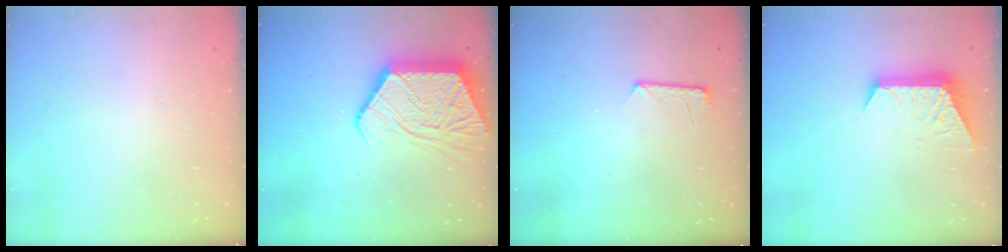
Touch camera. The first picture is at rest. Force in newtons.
{"total": 18.9, "press": 18.9, "slide": 1.4}
{"total": 7.1, "press": 7.0, "slide": 0.6}
{"total": 9.7, "press": 9.7, "slide": 0.2}